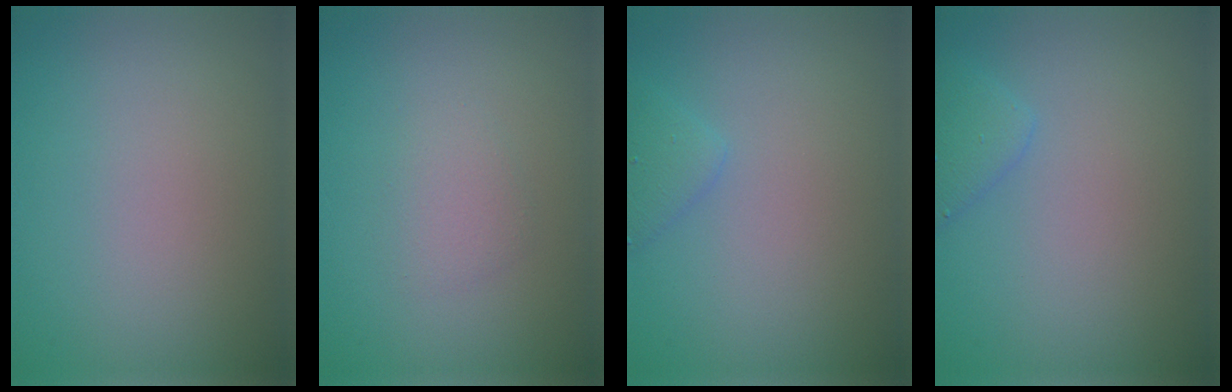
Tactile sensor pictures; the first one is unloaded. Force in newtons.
{"total": 1.5, "press": 1.5, "slide": 0.0}
{"total": 1.5, "press": 1.5, "slide": 0.0}
{"total": 1.7, "press": 1.7, "slide": 0.1}